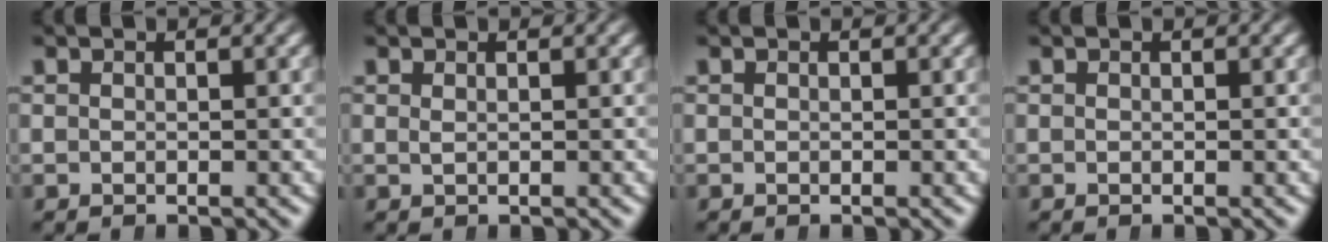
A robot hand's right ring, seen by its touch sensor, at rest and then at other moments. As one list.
[{"total": 0.6, "force": [0.3, -0.5, 0.1], "torque": [-0.007, -0.009, 0.009]}, {"total": 0.0}, {"total": 0.0}]